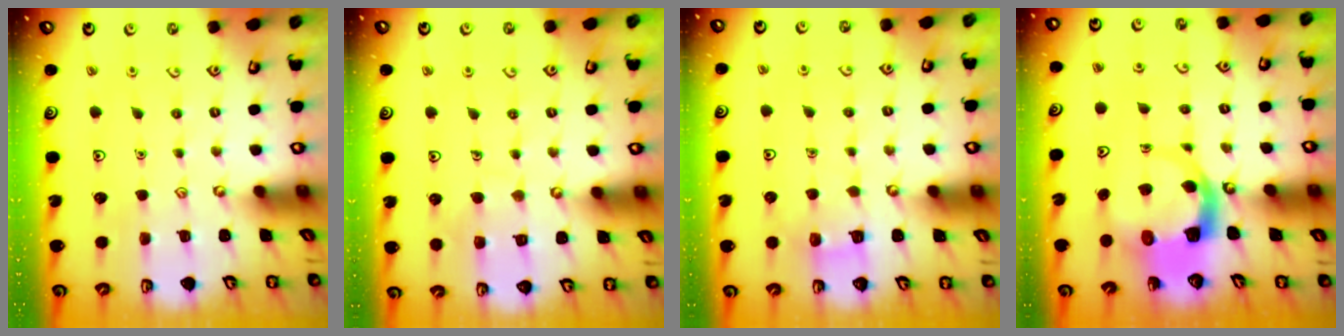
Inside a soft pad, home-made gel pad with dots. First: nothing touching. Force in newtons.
{"total": 7.0, "press": 6.9, "slide": 0.6}
{"total": 4.2, "press": 4.2, "slide": 0.4}
{"total": 5.4, "press": 5.4, "slide": 0.7}